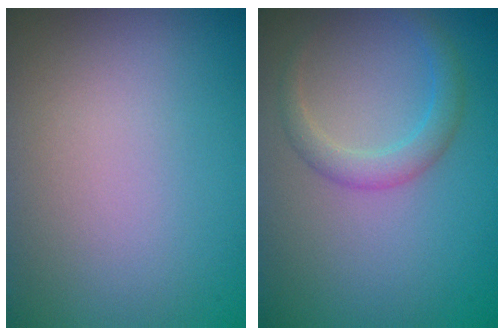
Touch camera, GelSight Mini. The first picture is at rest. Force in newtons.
{"total": 2.4, "press": 2.4, "slide": 0.1}